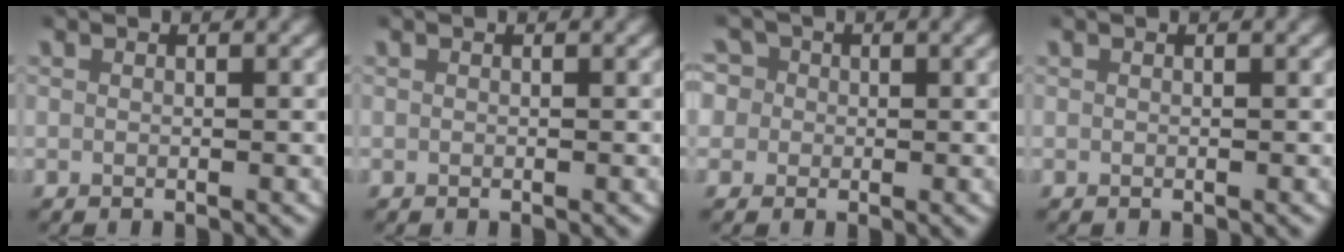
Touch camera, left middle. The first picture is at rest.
{"total": 0.0}
{"total": 5.8, "force": [0.6, 5.5, 1.9], "torque": [-0.054, -0.008, 0.001]}
{"total": 0.0}